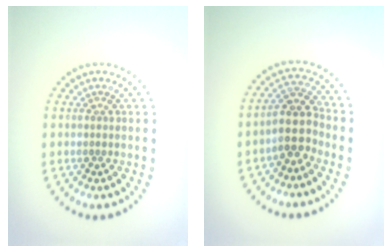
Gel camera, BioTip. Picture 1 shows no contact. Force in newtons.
{"total": 3.5, "press": 3.0, "slide": 1.9}